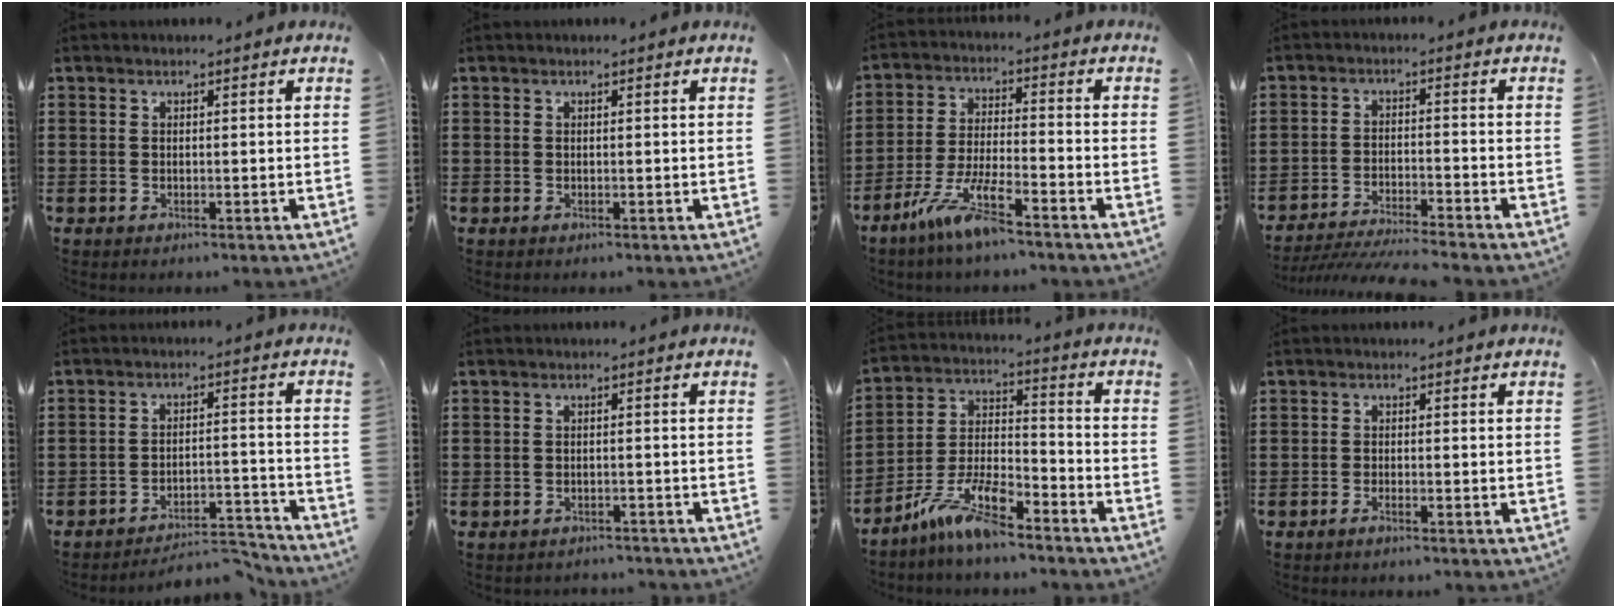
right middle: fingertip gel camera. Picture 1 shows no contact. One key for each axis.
{"total": 0.0}
{"total": 8.3, "fx": -5.9, "fy": 0.8, "fz": 5.8, "tx": -0.129, "ty": -0.011, "tz": -0.114}
{"total": 3.9, "fx": -3.7, "fy": -0.2, "fz": 1.2, "tx": -0.024, "ty": -0.006, "tz": -0.076}
{"total": 4.7, "fx": -4.4, "fy": 0.4, "fz": 1.4, "tx": -0.030, "ty": 0.000, "tz": -0.090}
{"total": 0.7, "fx": -0.6, "fy": 0.1, "fz": 0.1, "tx": -0.005, "ty": 0.002, "tz": -0.014}
{"total": 10.0, "fx": -7.7, "fy": 2.3, "fz": 5.9, "tx": -0.124, "ty": 0.010, "tz": -0.149}
{"total": 0.9, "fx": -0.6, "fy": 0.0, "fz": 0.6, "tx": -0.011, "ty": -0.004, "tz": -0.011}